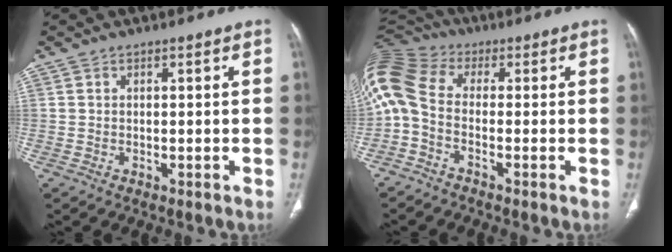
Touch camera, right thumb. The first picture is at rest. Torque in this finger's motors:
{"motor_torque": [-0.26, 1.27, 1.93, -0.50, 0.59]}